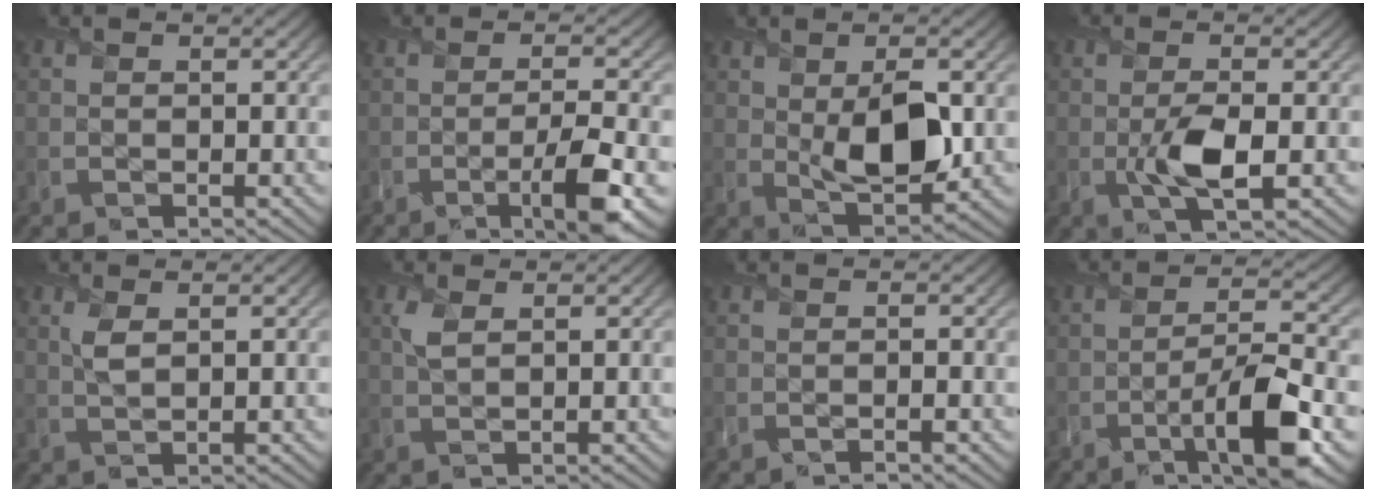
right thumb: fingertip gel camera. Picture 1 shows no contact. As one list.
[{"total": 6.8, "force": [-3.0, 1.3, 6.0], "torque": [-0.100, -0.003, -0.055]}, {"total": 8.7, "force": [0.3, 4.4, 7.5], "torque": [-0.136, -0.005, 0.010]}, {"total": 4.8, "force": [-0.9, 2.0, 4.3], "torque": [-0.094, -0.006, -0.018]}, {"total": 2.2, "force": [1.0, 0.9, 1.8], "torque": [-0.047, 0.002, 0.020]}, {"total": 2.3, "force": [1.1, 1.0, 1.8], "torque": [-0.050, 0.005, 0.022]}, {"total": 0.8, "force": [-0.4, 0.0, 0.6], "torque": [-0.012, -0.001, -0.011]}, {"total": 10.1, "force": [-4.7, 2.5, 8.5], "torque": [-0.144, -0.002, -0.086]}]